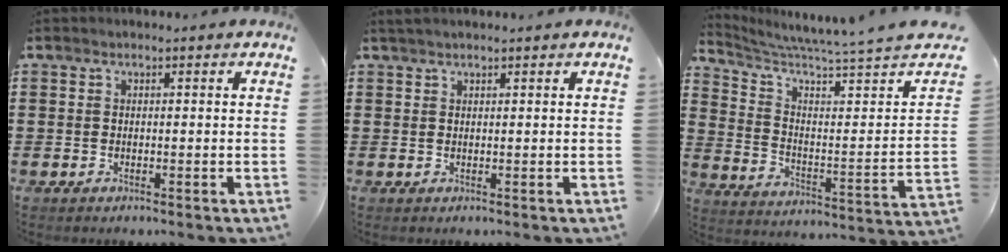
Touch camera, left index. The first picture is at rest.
{"total": 1.1, "force": [1.0, 0.0, 0.5], "torque": [-0.011, 0.001, 0.018]}
{"total": 4.4, "force": [3.7, -1.3, 2.0], "torque": [-0.059, -0.057, 0.052]}